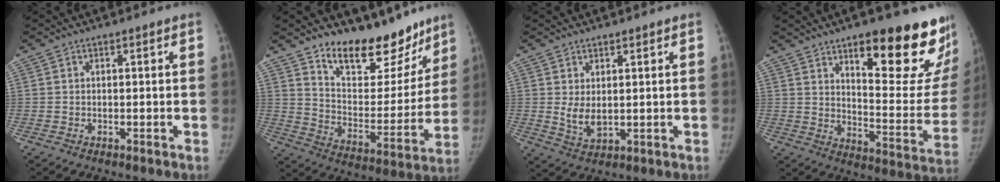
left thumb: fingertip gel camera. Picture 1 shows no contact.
{"total": 17.7, "force": [13.7, 7.3, 8.5], "torque": [-0.084, -0.093, 0.233]}
{"total": 4.6, "force": [1.1, 2.6, 3.6], "torque": [-0.057, -0.018, 0.031]}
{"total": 24.3, "force": [14.5, 7.0, 18.2], "torque": [-0.195, -0.092, 0.207]}